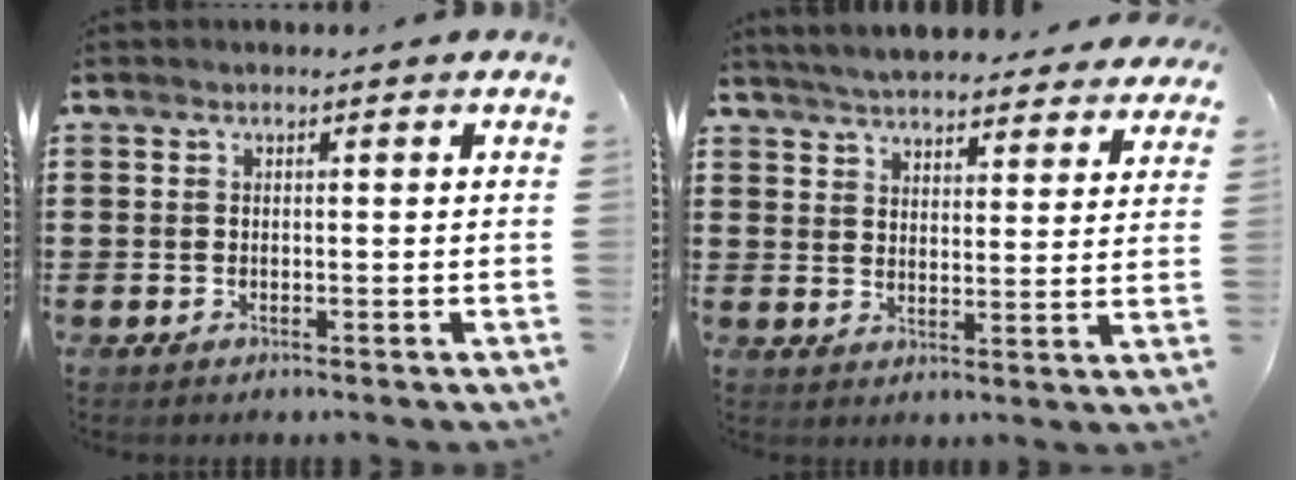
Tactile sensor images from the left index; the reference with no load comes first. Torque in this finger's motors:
{"motor_torque": [1.27, -0.87, 1.05, 0.11]}